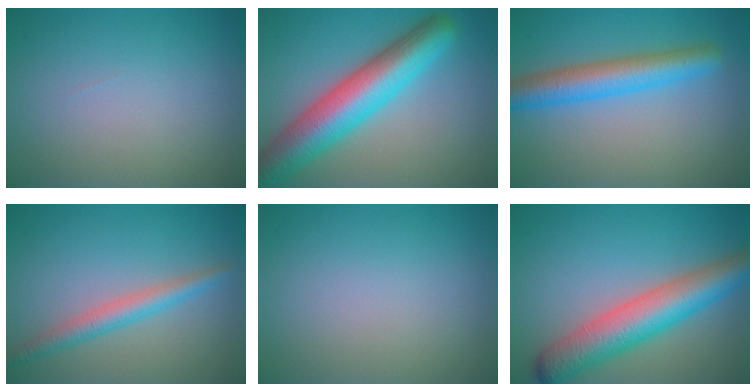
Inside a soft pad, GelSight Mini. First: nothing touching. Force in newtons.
{"total": 9.4, "press": 9.4, "slide": 0.4}
{"total": 5.4, "press": 5.4, "slide": 0.1}
{"total": 2.8, "press": 2.8, "slide": 0.1}
{"total": 0.0}
{"total": 7.8, "press": 7.8, "slide": 0.3}